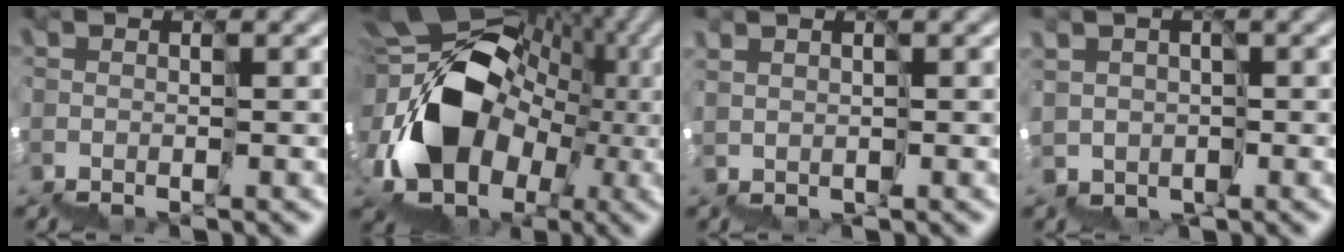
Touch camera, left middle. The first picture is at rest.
{"total": 13.0, "force": [0.1, 10.3, 7.9], "torque": [-0.134, 0.012, 0.013]}
{"total": 1.8, "force": [0.8, 1.1, 1.2], "torque": [-0.010, -0.001, 0.017]}
{"total": 2.7, "force": [0.2, 2.7, -0.3], "torque": [0.019, 0.017, 0.008]}